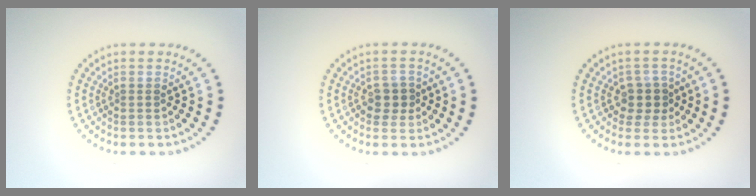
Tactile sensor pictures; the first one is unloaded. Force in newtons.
{"total": 1.7, "press": 1.6, "slide": 0.6}
{"total": 2.2, "press": 1.7, "slide": 1.3}